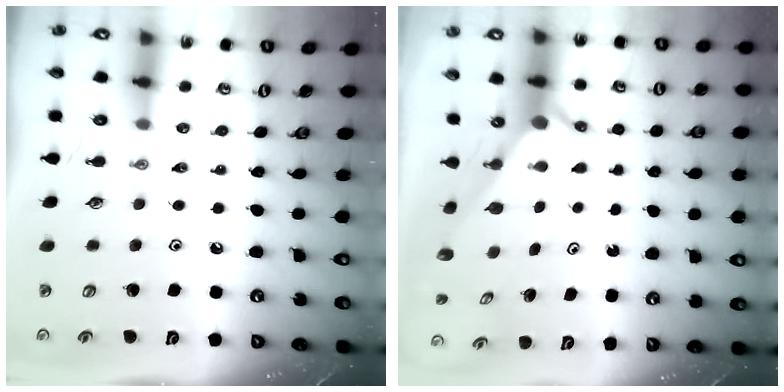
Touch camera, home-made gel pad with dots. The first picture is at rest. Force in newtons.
{"total": 2.6, "press": 2.6, "slide": 0.2}